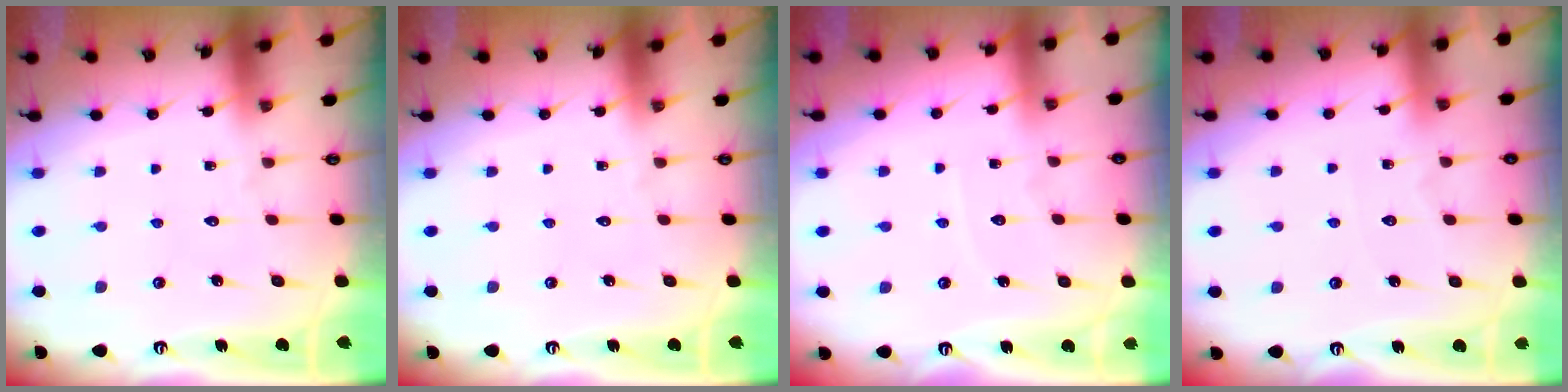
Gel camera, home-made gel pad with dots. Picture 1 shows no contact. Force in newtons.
{"total": 0.0}
{"total": 3.4, "press": 3.4, "slide": 0.5}
{"total": 2.8, "press": 2.8, "slide": 0.5}